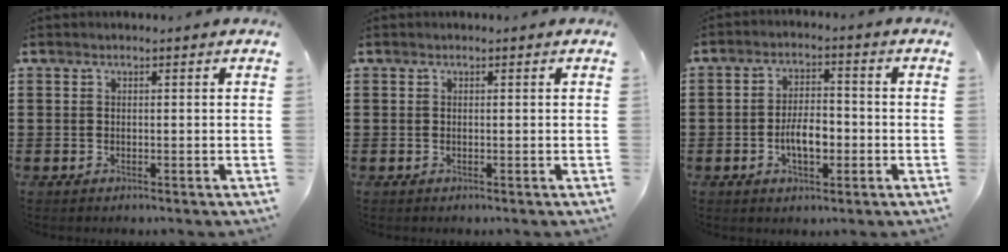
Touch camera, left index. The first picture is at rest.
{"total": 0.0}
{"total": 5.8, "force": [-1.5, 2.7, 4.9], "torque": [-0.084, 0.004, -0.031]}